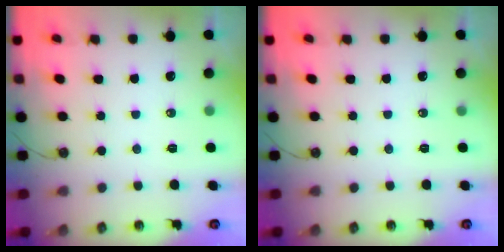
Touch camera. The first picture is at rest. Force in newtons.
{"total": 0.0}